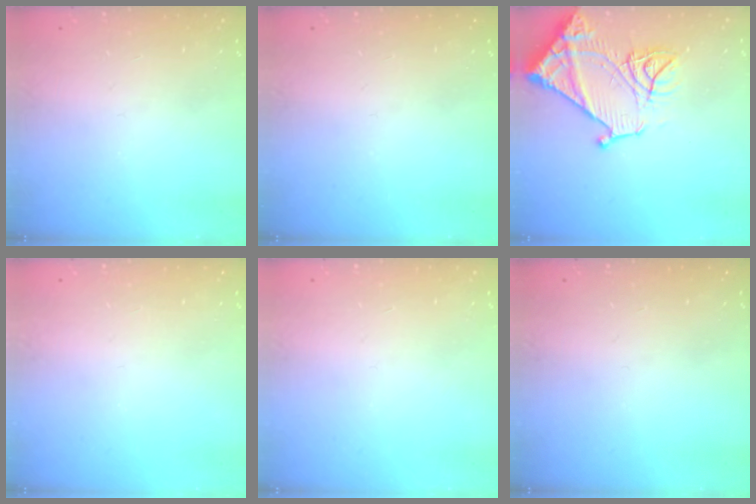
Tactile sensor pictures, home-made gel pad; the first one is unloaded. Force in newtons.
{"total": 0.0}
{"total": 15.8, "press": 15.7, "slide": 1.5}
{"total": 0.0}
{"total": 0.0}
{"total": 0.0}